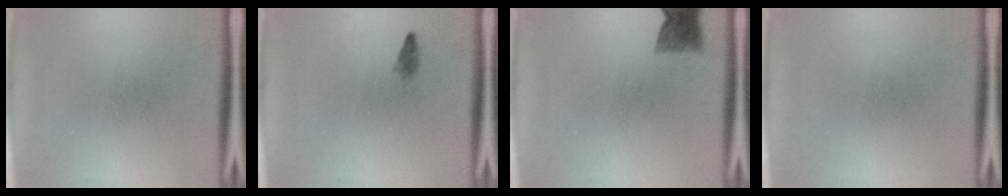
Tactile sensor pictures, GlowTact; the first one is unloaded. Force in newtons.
{"total": 0.8}
{"total": 3.1}
{"total": 0.0}